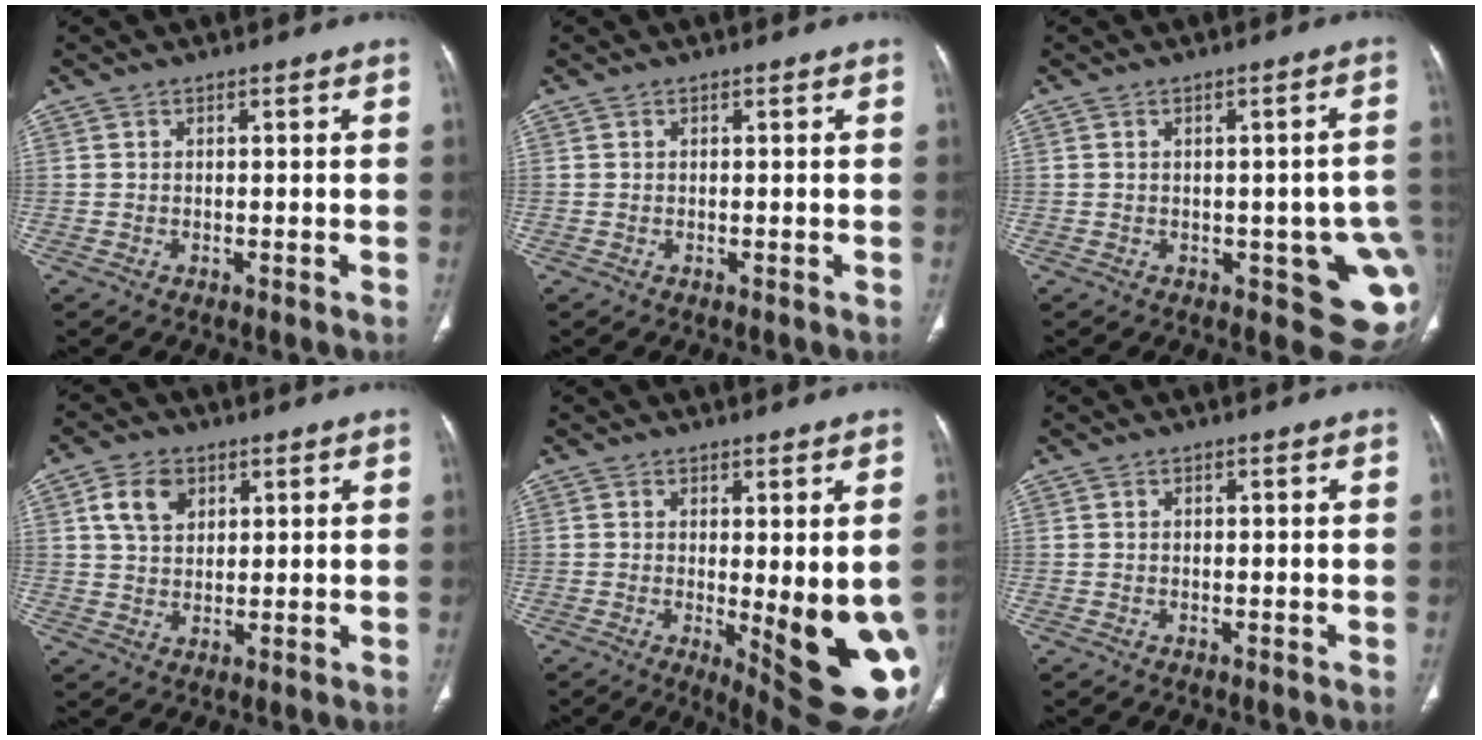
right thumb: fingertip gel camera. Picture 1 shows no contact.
{"total": 0.0}
{"total": 10.8, "force": [-1.8, 4.6, 9.5], "torque": [-0.093, -0.003, -0.012]}
{"total": 6.7, "force": [2.8, 4.7, 3.8], "torque": [-0.049, -0.008, 0.050]}
{"total": 14.3, "force": [-2.4, 4.2, 13.4], "torque": [-0.153, -0.026, -0.014]}
{"total": 0.0}